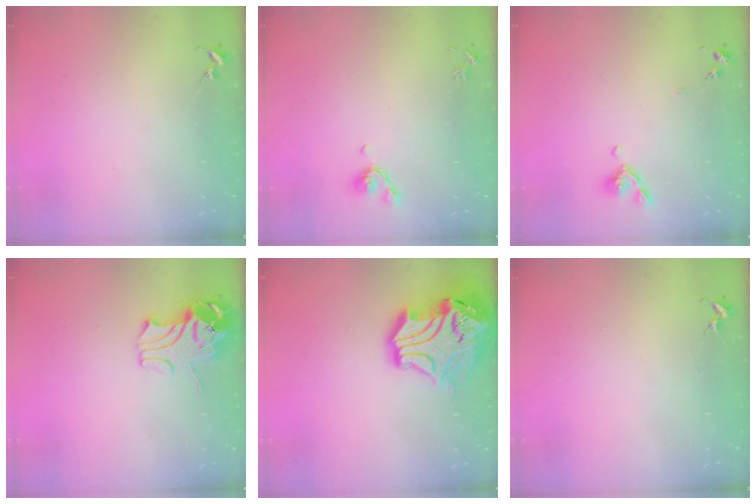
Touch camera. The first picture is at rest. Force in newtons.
{"total": 6.5, "press": 6.4, "slide": 1.3}
{"total": 7.9, "press": 7.8, "slide": 1.5}
{"total": 10.6, "press": 10.6, "slide": 0.8}
{"total": 19.5, "press": 19.3, "slide": 2.9}
{"total": 0.0}